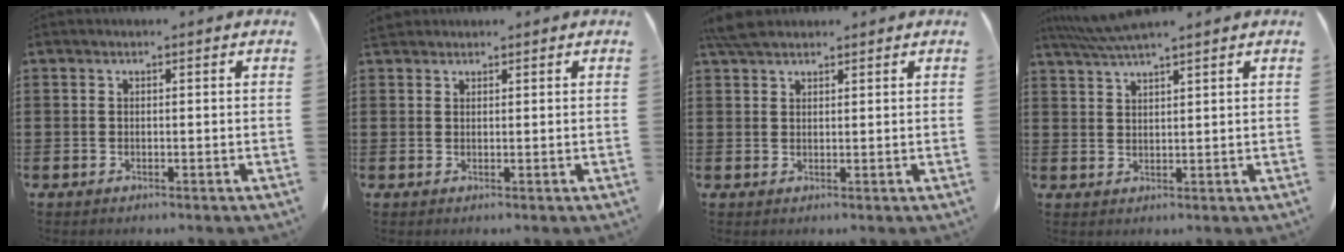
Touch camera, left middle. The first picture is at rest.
{"total": 1.5, "force": [1.4, 0.5, 0.3], "torque": [-0.012, 0.002, 0.029]}
{"total": 3.4, "force": [2.9, 1.0, 1.6], "torque": [-0.039, 0.002, 0.056]}
{"total": 3.8, "force": [3.3, -0.1, 1.9], "torque": [-0.046, -0.005, 0.062]}